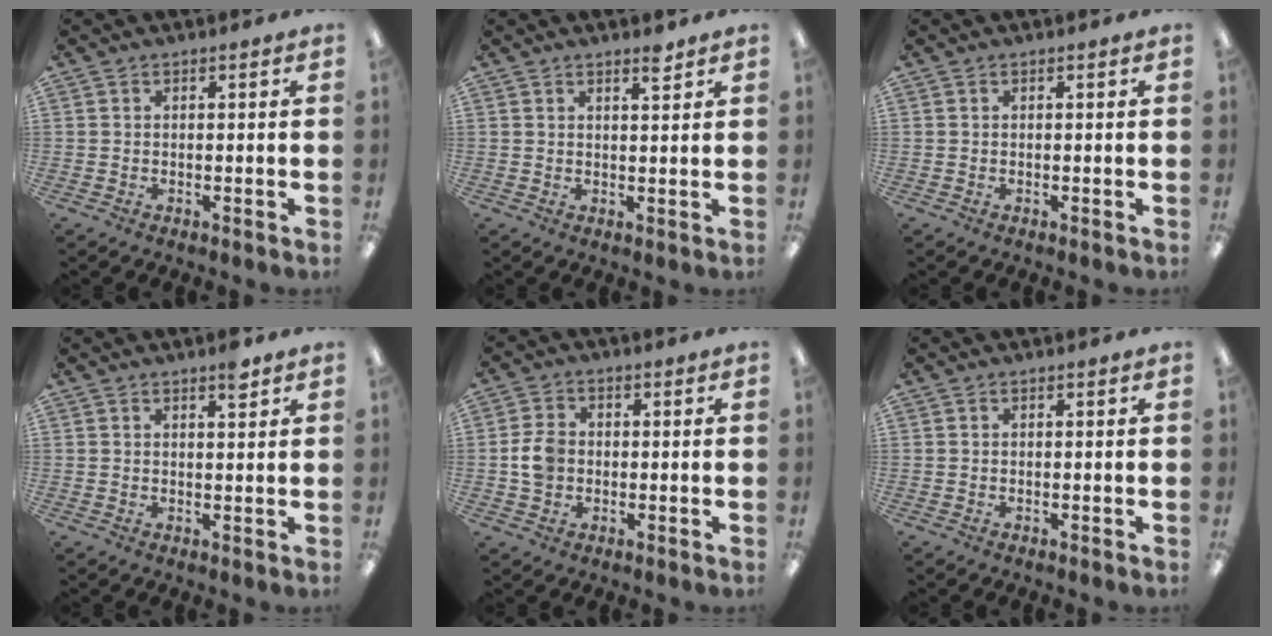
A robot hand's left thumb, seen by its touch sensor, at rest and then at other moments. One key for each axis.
{"total": 2.9, "fx": 2.4, "fy": 0.6, "fz": 1.5, "tx": -0.017, "ty": -0.009, "tz": 0.040}
{"total": 0.0}
{"total": 3.1, "fx": 2.3, "fy": 0.8, "fz": 1.9, "tx": -0.018, "ty": -0.008, "tz": 0.035}
{"total": 5.6, "fx": -0.4, "fy": 4.6, "fz": 3.2, "tx": -0.059, "ty": 0.007, "tz": -0.007}
{"total": 0.0}